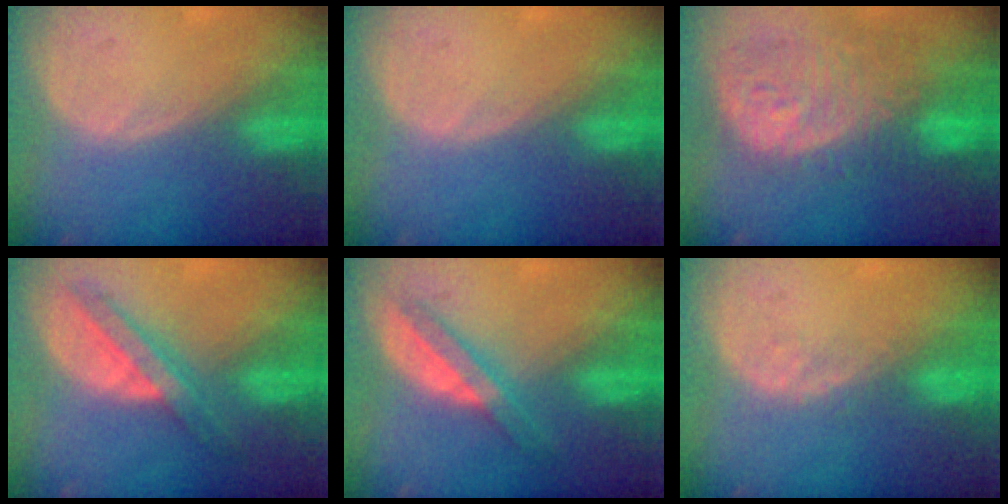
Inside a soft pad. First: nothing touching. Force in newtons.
{"total": 0.0}
{"total": 12.4, "press": 10.8, "slide": 6.0}
{"total": 6.1, "press": 6.0, "slide": 0.9}
{"total": 5.8, "press": 5.3, "slide": 2.2}
{"total": 2.2, "press": 1.6, "slide": 1.5}